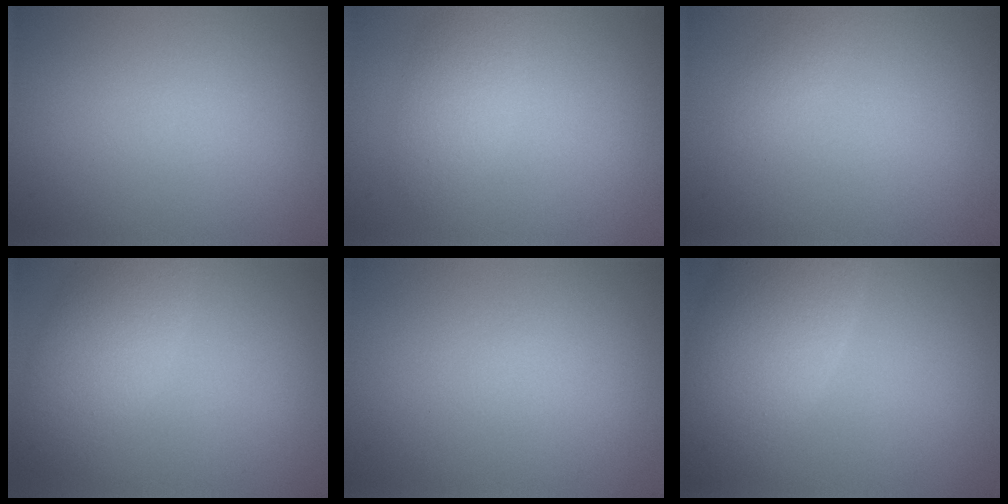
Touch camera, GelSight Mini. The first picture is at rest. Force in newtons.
{"total": 2.7, "press": 2.7, "slide": 0.0}
{"total": 0.8, "press": 0.8, "slide": 0.0}
{"total": 4.3, "press": 4.3, "slide": 0.2}
{"total": 0.0}
{"total": 7.0, "press": 7.0, "slide": 0.6}